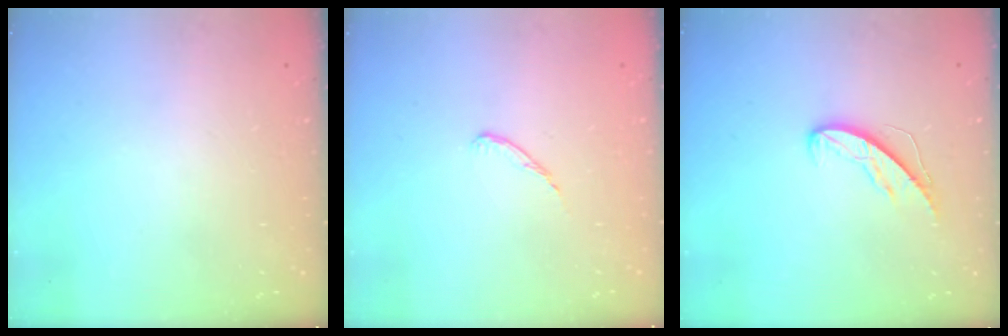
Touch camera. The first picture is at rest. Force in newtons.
{"total": 3.6, "press": 3.6, "slide": 0.3}
{"total": 5.7, "press": 5.7, "slide": 0.4}